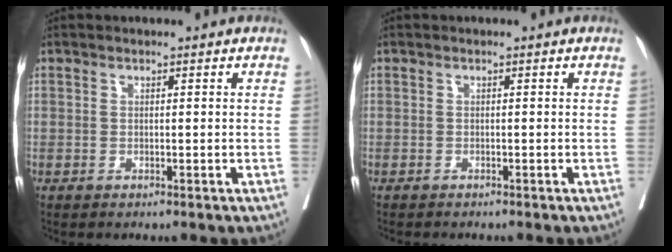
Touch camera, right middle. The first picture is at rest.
{"total": 1.6, "force": [-1.5, 0.3, 0.6], "torque": [-0.014, -0.005, -0.019]}